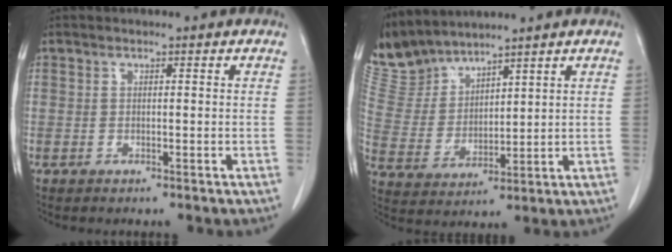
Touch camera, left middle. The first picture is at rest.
{"total": 8.5, "force": [8.4, 1.0, 0.7], "torque": [-0.037, 0.011, 0.194]}